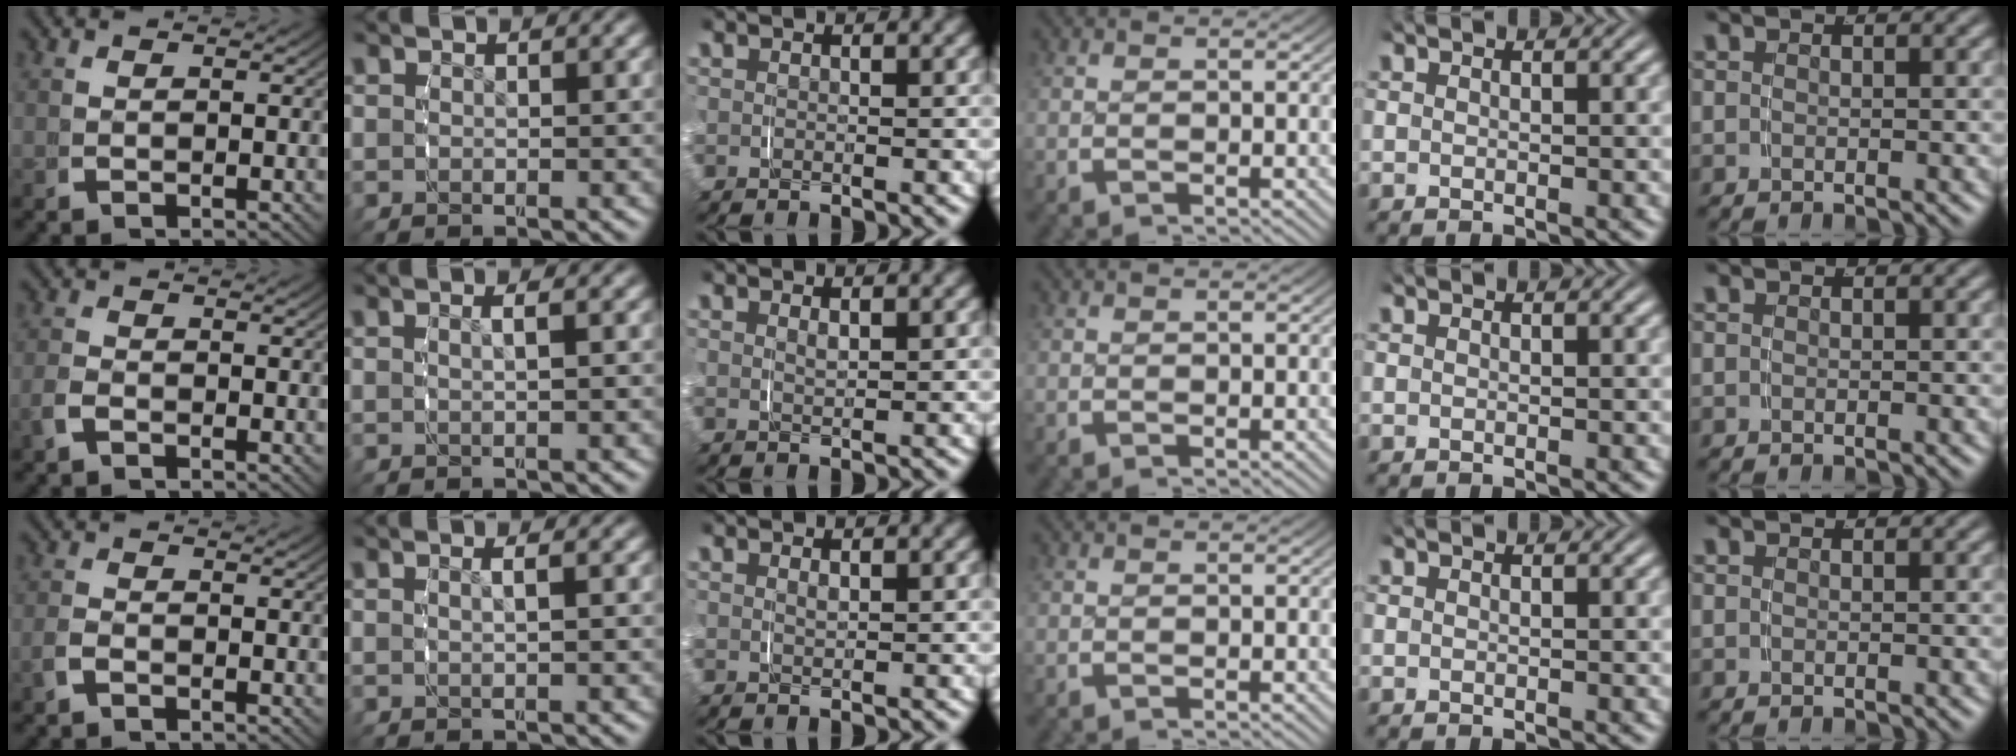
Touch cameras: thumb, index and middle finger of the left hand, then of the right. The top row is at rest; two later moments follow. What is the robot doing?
{"motion": "grasp_and_lifting", "object": "toothpaste"}